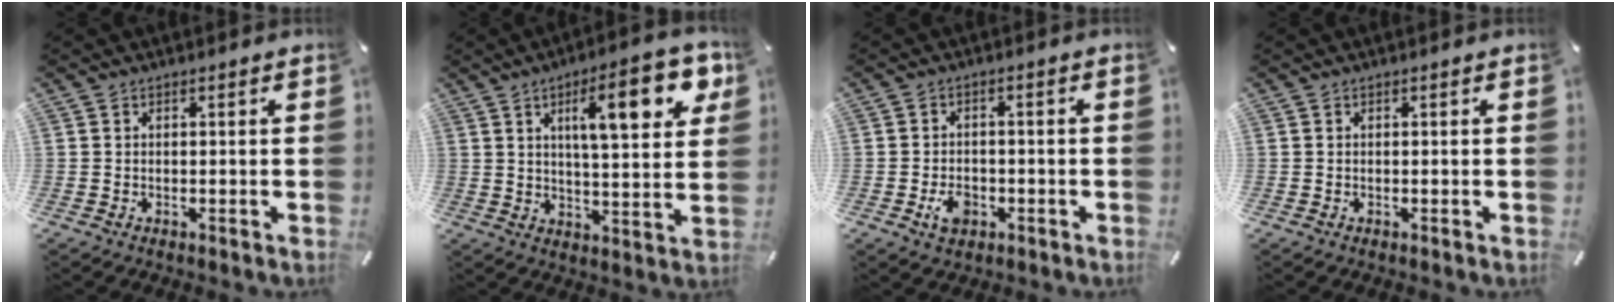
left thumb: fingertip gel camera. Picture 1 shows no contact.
{"total": 17.1, "force": [7.1, 5.3, 14.6], "torque": [-0.210, -0.022, 0.104]}
{"total": 5.0, "force": [-2.0, 3.5, 3.0], "torque": [-0.053, 0.002, -0.037]}
{"total": 0.0}